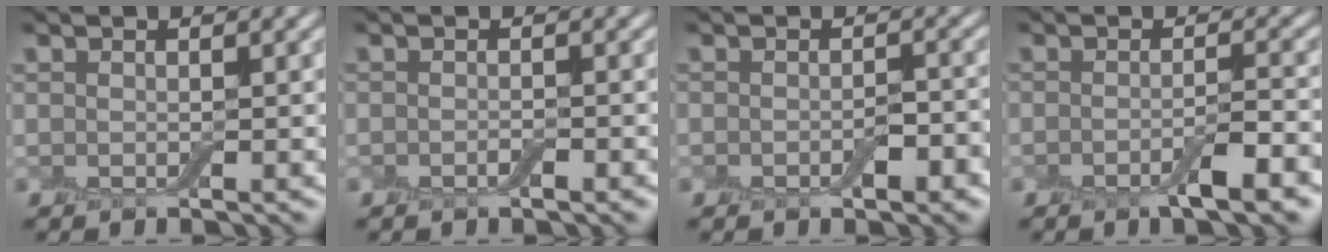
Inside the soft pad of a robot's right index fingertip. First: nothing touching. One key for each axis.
{"total": 0.9, "fx": -0.6, "fy": 0.3, "fz": 0.6, "tx": -0.010, "ty": -0.002, "tz": -0.007}
{"total": 2.0, "fx": -0.8, "fy": 0.9, "fz": 1.6, "tx": -0.028, "ty": -0.005, "tz": -0.009}
{"total": 3.1, "fx": -1.8, "fy": 0.4, "fz": 2.5, "tx": -0.041, "ty": -0.002, "tz": -0.030}